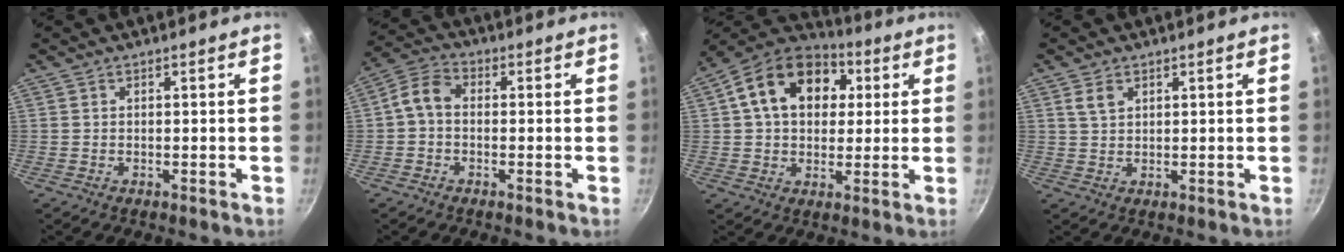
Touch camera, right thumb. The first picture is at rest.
{"total": 5.1, "force": [-0.7, 3.5, 3.7], "torque": [-0.077, 0.029, -0.029]}
{"total": 17.8, "force": [4.6, 12.9, 11.4], "torque": [-0.172, 0.021, 0.060]}
{"total": 2.9, "force": [1.4, 1.8, 1.8], "torque": [-0.027, -0.002, 0.028]}